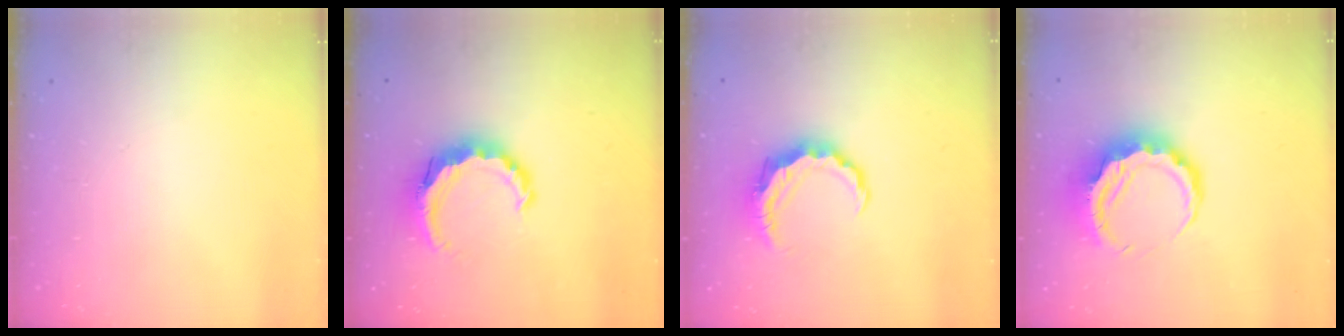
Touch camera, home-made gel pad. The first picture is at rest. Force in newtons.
{"total": 8.9, "press": 8.7, "slide": 1.4}
{"total": 8.4, "press": 8.4, "slide": 0.5}
{"total": 9.7, "press": 9.5, "slide": 1.8}